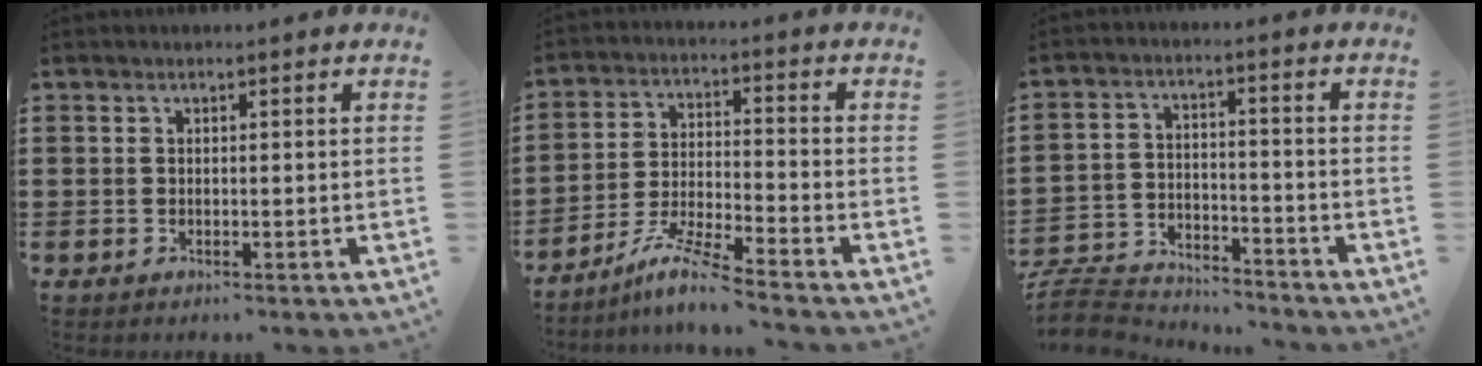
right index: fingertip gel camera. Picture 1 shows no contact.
{"total": 7.4, "force": [-6.2, -0.1, 4.1], "torque": [-0.094, -0.014, -0.122]}
{"total": 7.2, "force": [-7.1, 1.2, 1.1], "torque": [-0.036, 0.011, -0.144]}